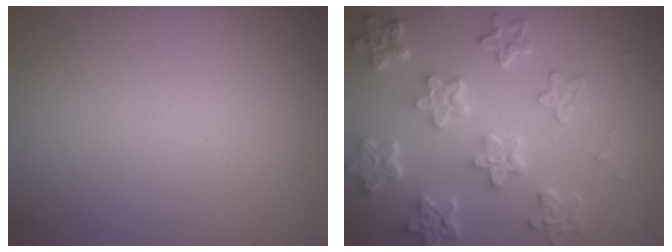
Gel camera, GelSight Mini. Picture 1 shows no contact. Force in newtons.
{"total": 6.6, "press": 4.9, "slide": 4.4}